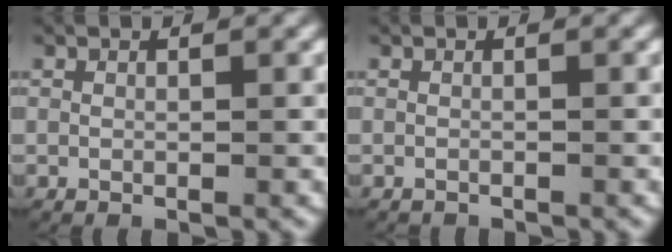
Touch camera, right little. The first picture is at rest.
{"total": 0.6, "force": [-0.6, -0.1, -0.1], "torque": [-0.003, -0.005, -0.007]}